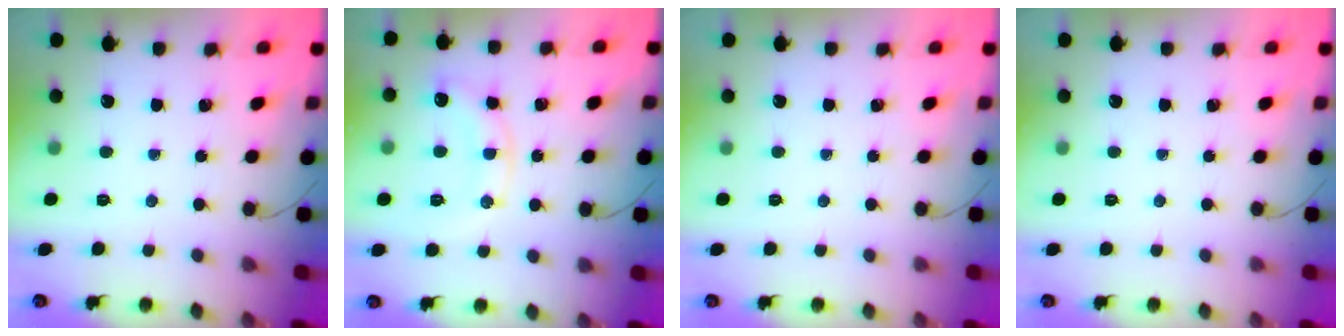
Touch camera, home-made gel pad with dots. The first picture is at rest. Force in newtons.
{"total": 10.6, "press": 10.5, "slide": 0.7}
{"total": 0.0}
{"total": 0.0}